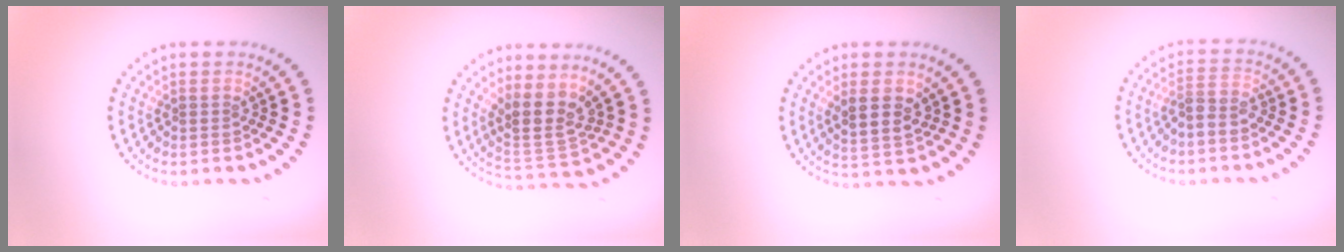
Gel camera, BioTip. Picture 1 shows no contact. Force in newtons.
{"total": 3.9, "press": 3.1, "slide": 2.3}
{"total": 2.9, "press": 2.7, "slide": 1.0}
{"total": 1.8, "press": 1.6, "slide": 1.0}